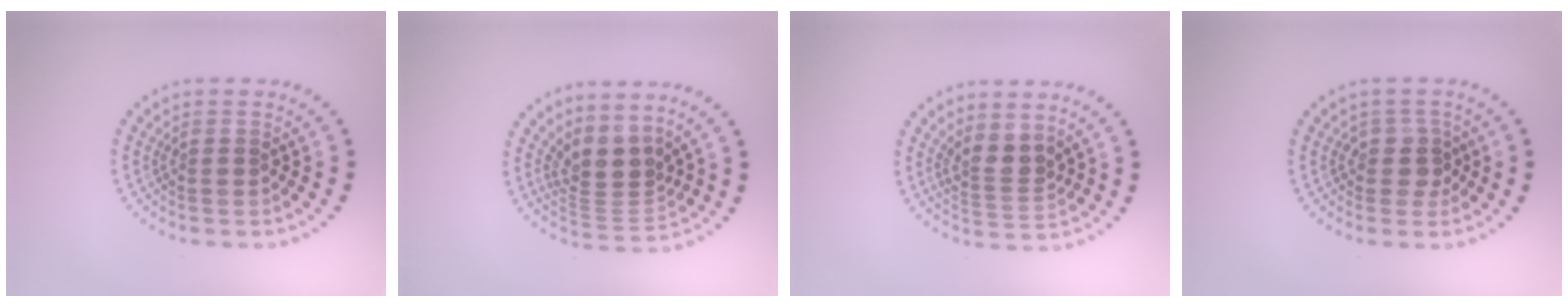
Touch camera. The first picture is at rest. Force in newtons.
{"total": 3.3, "press": 2.4, "slide": 2.3}
{"total": 2.5, "press": 2.0, "slide": 1.6}
{"total": 2.1, "press": 1.8, "slide": 1.1}